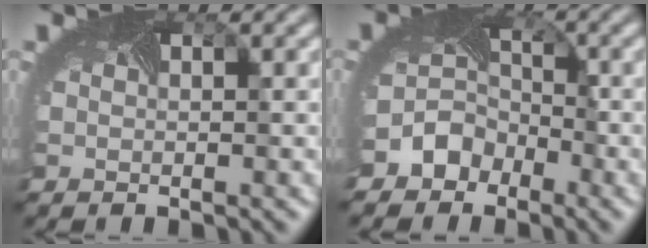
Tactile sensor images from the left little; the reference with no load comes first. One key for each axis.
{"total": 4.5, "fx": -2.9, "fy": 3.3, "fz": 0.8, "tx": 0.008, "ty": 0.004, "tz": -0.055}